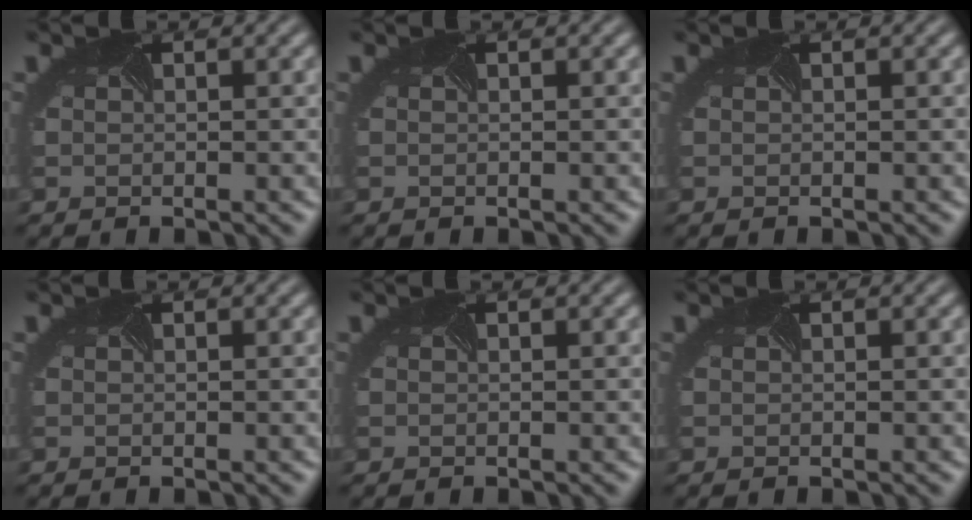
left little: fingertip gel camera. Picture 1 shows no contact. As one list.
[{"total": 0.0}, {"total": 0.0}, {"total": 0.0}, {"total": 0.0}, {"total": 0.0}]